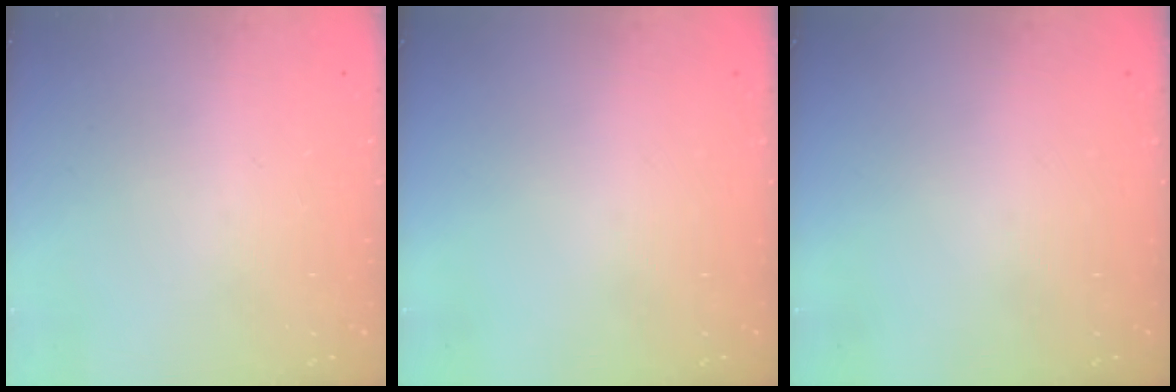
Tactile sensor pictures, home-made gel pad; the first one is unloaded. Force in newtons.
{"total": 0.0}
{"total": 0.0}